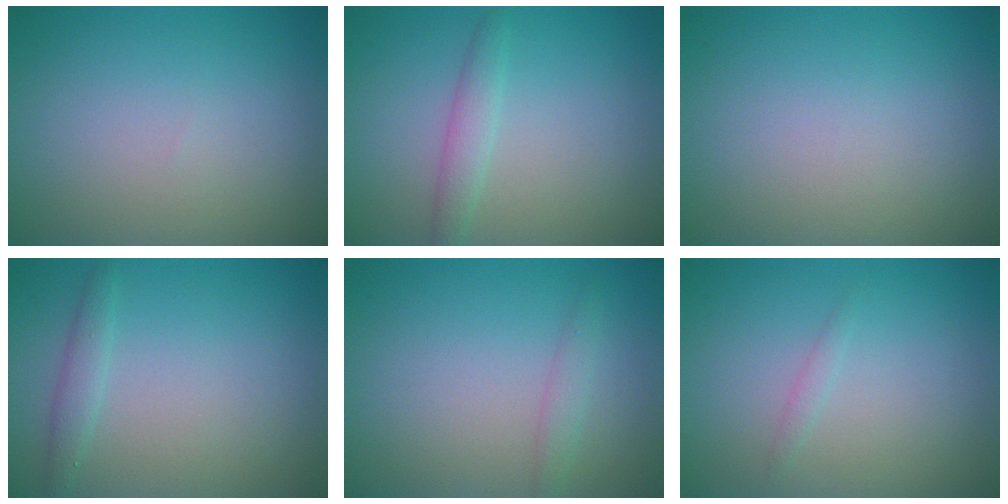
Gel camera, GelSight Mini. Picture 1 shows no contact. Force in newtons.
{"total": 1.9, "press": 1.9, "slide": 0.1}
{"total": 0.0}
{"total": 1.4, "press": 1.4, "slide": 0.0}
{"total": 1.2, "press": 1.2, "slide": 0.1}
{"total": 0.7, "press": 0.7, "slide": 0.0}